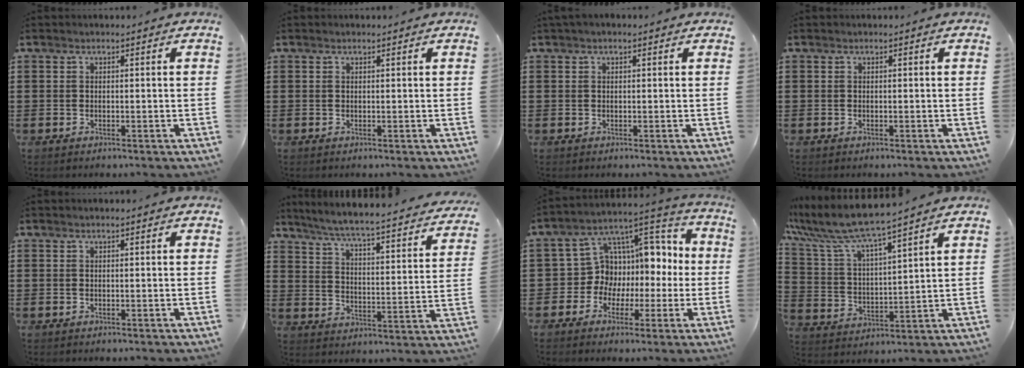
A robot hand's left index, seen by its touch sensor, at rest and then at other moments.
{"total": 0.0}
{"total": 0.6, "force": [0.0, 0.4, 0.5], "torque": [-0.009, 0.004, -0.001]}
{"total": 0.0}
{"total": 0.0}
{"total": 4.5, "force": [4.1, -0.3, 1.7], "torque": [-0.056, -0.039, 0.061]}
{"total": 8.4, "force": [0.0, 8.0, 2.5], "torque": [-0.076, -0.025, 0.002]}
{"total": 7.4, "force": [6.5, 0.0, 3.5], "torque": [-0.096, -0.038, 0.109]}